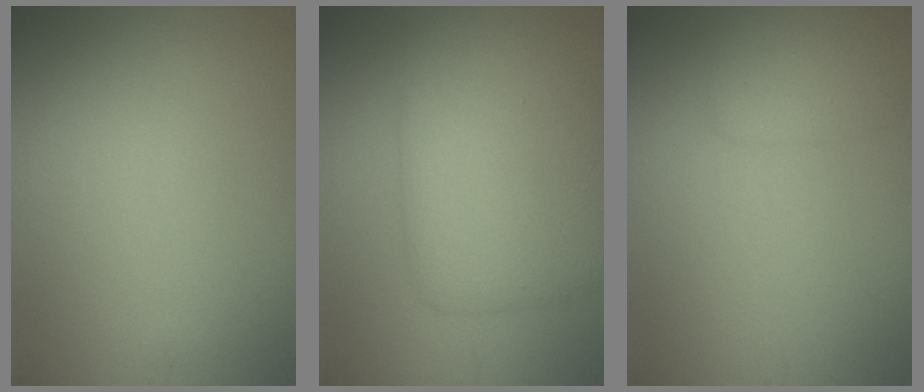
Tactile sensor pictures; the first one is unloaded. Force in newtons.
{"total": 7.3, "press": 7.3, "slide": 0.1}
{"total": 1.7, "press": 1.7, "slide": 0.1}